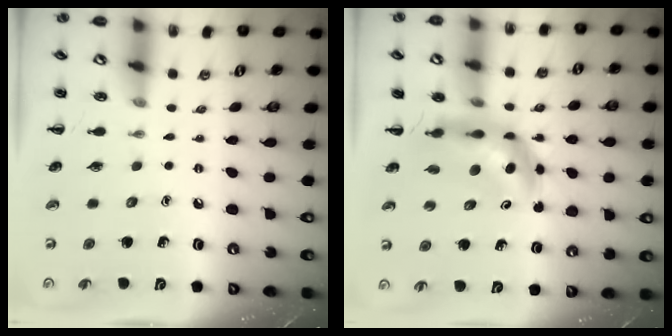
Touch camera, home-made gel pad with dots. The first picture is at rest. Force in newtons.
{"total": 7.2, "press": 6.9, "slide": 2.1}